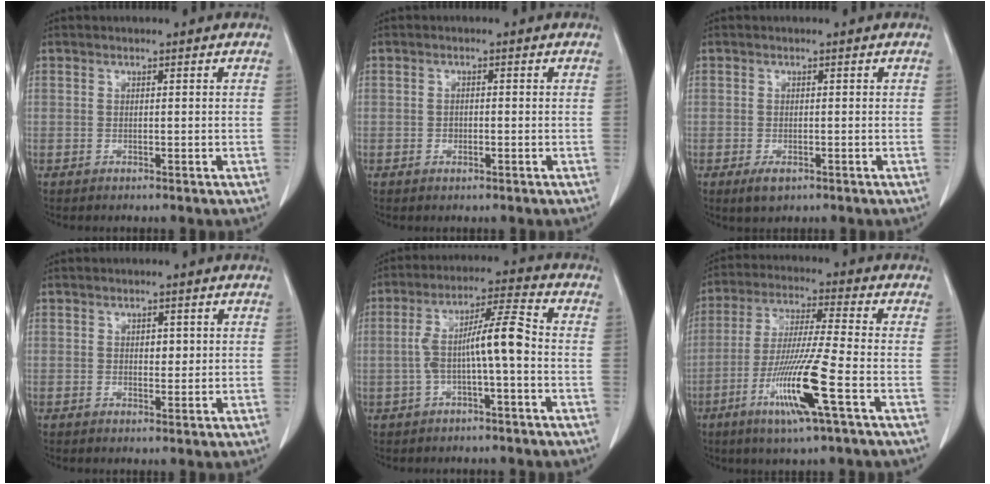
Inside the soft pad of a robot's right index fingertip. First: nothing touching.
{"total": 1.1, "force": [-0.4, 0.7, 0.8], "torque": [-0.016, 0.000, -0.005]}
{"total": 2.0, "force": [-1.0, 1.2, 1.3], "torque": [-0.022, -0.002, -0.011]}
{"total": 1.8, "force": [0.4, 1.2, 1.3], "torque": [-0.015, -0.001, 0.006]}
{"total": 8.3, "force": [-1.2, 0.9, 8.2], "torque": [-0.154, 0.031, -0.022]}
{"total": 12.6, "force": [-5.1, -0.6, 11.5], "torque": [-0.231, -0.023, -0.099]}